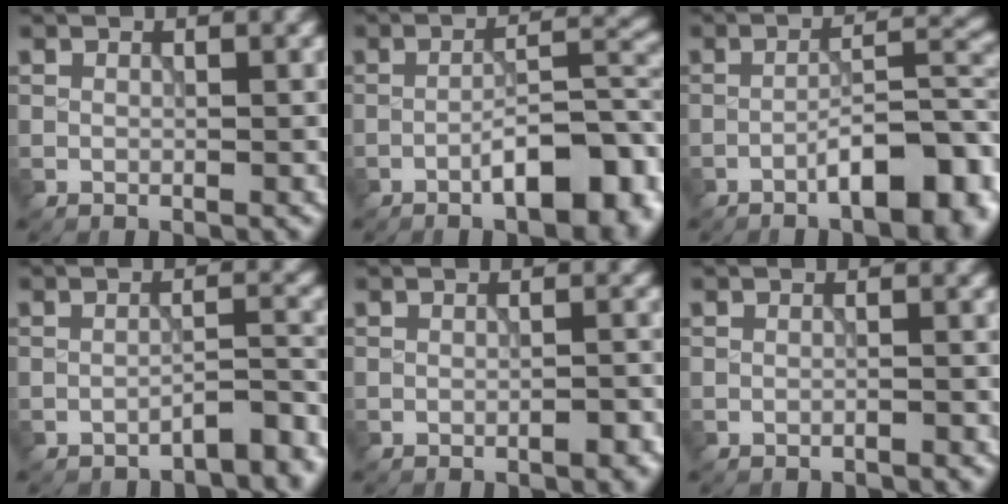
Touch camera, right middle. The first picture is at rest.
{"total": 8.4, "force": [-3.8, 2.8, 7.0], "torque": [-0.095, 0.010, -0.056]}
{"total": 8.5, "force": [-4.2, 2.6, 6.9], "torque": [-0.094, 0.009, -0.061]}
{"total": 3.5, "force": [-2.9, 0.8, 1.8], "torque": [-0.023, 0.008, -0.043]}
{"total": 1.7, "force": [-0.9, 0.5, 1.4], "torque": [-0.015, 0.004, -0.011]}
{"total": 0.6, "force": [-0.6, 0.0, 0.1], "torque": [-0.002, 0.002, -0.013]}